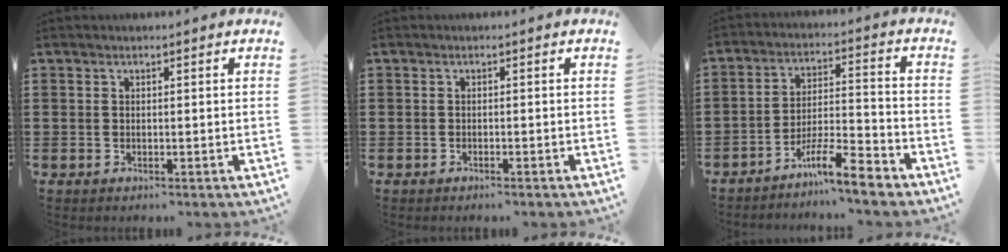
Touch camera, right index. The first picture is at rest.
{"total": 0.6, "force": [-0.5, -0.2, 0.2], "torque": [-0.006, -0.004, -0.010]}
{"total": 8.6, "force": [-6.8, 1.0, 5.1], "torque": [-0.091, 0.009, -0.127]}